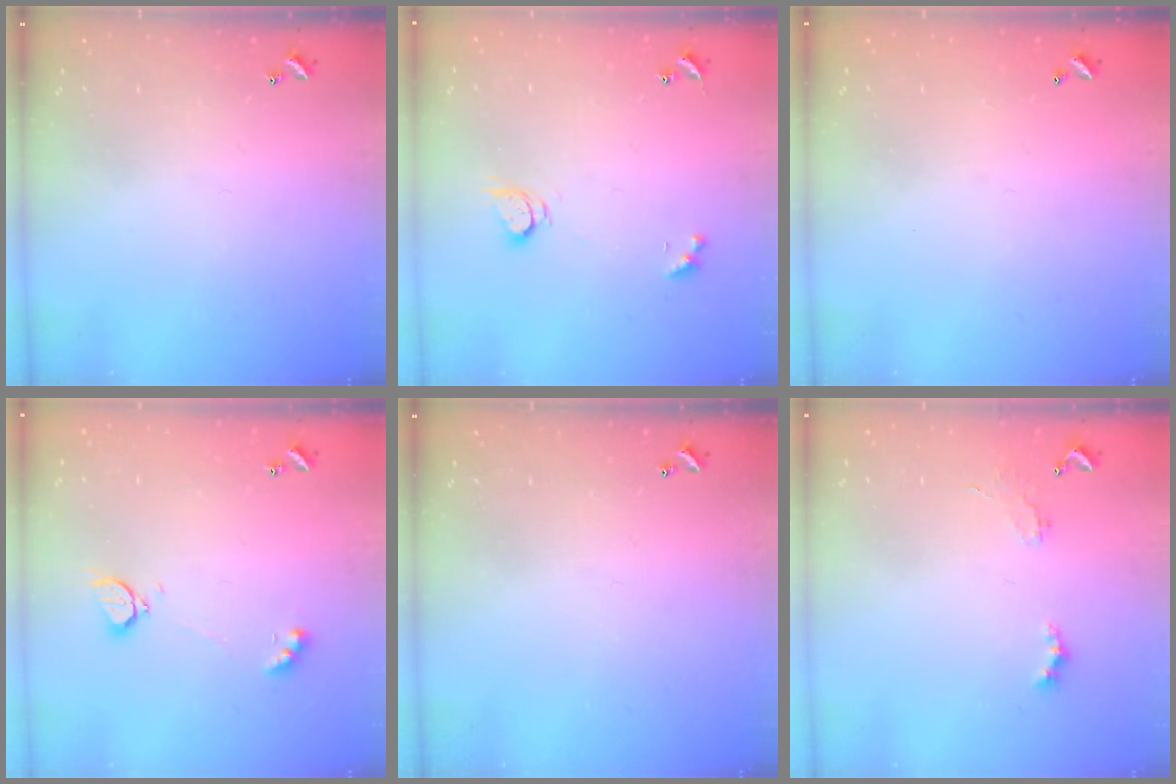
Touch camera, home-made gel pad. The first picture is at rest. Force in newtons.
{"total": 2.5, "press": 2.5, "slide": 0.4}
{"total": 2.7, "press": 2.7, "slide": 0.1}
{"total": 2.0, "press": 1.9, "slide": 0.5}
{"total": 0.0}
{"total": 1.9, "press": 1.8, "slide": 0.5}